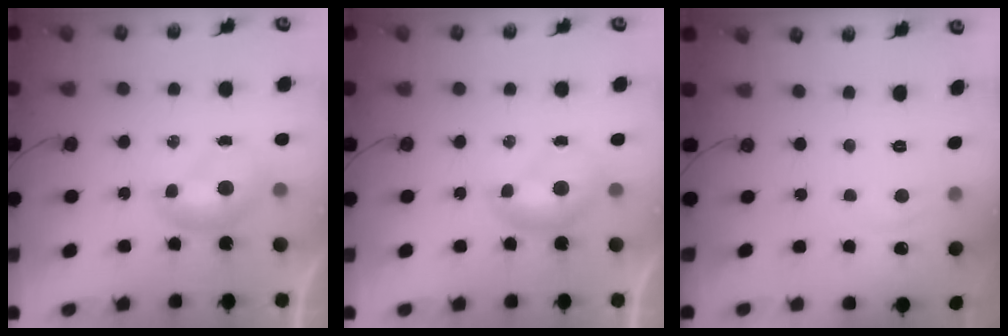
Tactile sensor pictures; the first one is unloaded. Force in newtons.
{"total": 0.0}
{"total": 0.6, "press": 0.3, "slide": 0.6}